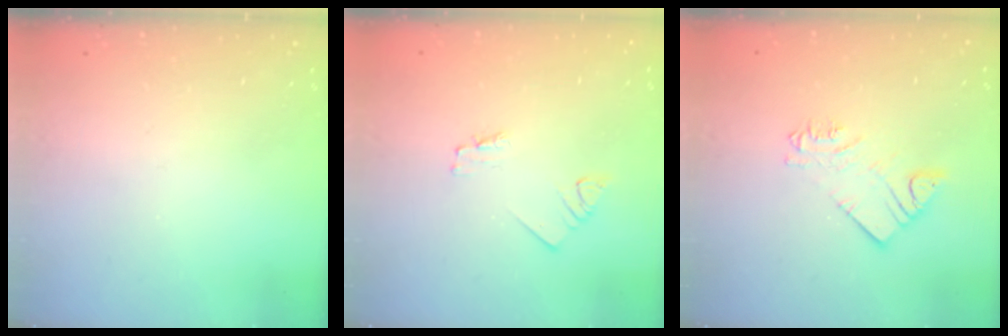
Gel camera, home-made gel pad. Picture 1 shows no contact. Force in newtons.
{"total": 1.2, "press": 1.2, "slide": 0.0}
{"total": 4.0, "press": 4.0, "slide": 0.2}